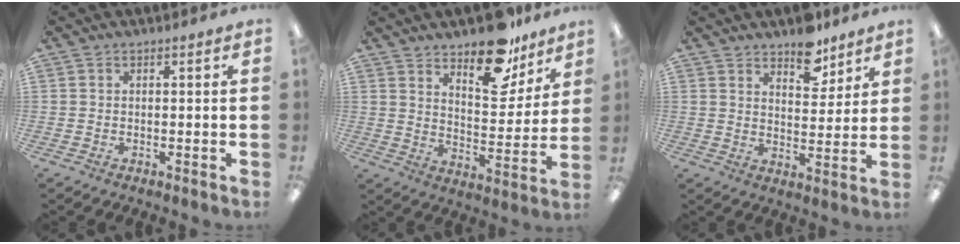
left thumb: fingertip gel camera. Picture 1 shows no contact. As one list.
[{"total": 15.5, "force": [12.0, 6.6, 7.2], "torque": [-0.093, -0.081, 0.211]}, {"total": 8.5, "force": [6.8, 3.9, 3.2], "torque": [-0.021, -0.048, 0.117]}]